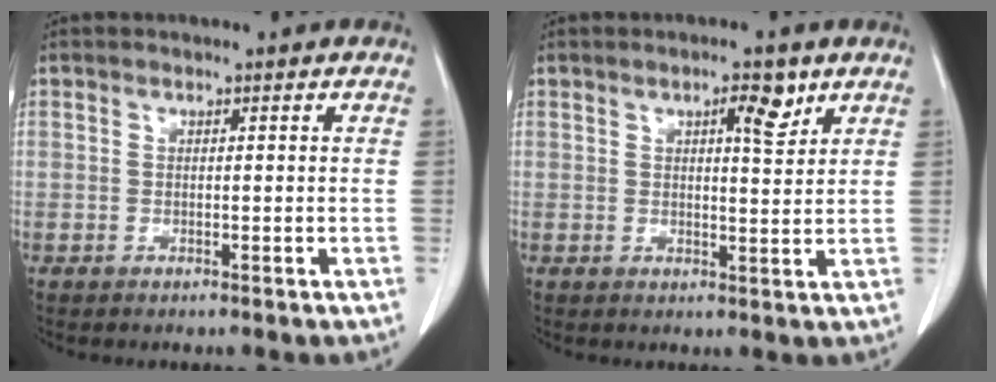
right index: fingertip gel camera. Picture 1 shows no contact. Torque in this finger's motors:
{"motor_torque": [0.26, 0.02, 0.04, 0.04]}